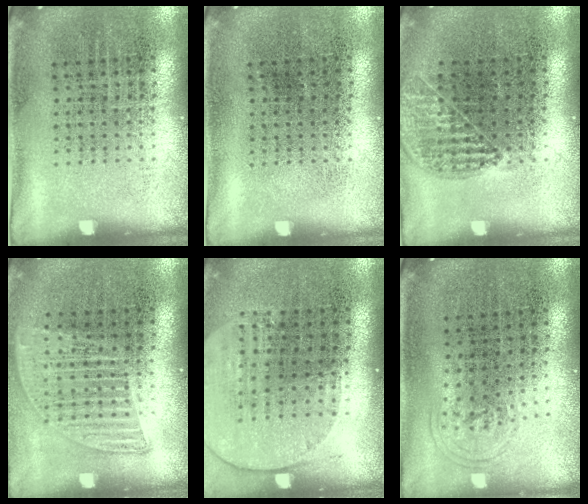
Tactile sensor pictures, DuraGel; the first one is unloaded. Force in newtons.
{"total": 0.0}
{"total": 1.0, "press": 1.0, "slide": 0.2}
{"total": 1.2, "press": 1.1, "slide": 0.5}
{"total": 1.7, "press": 1.5, "slide": 0.7}
{"total": 0.7, "press": 0.6, "slide": 0.5}